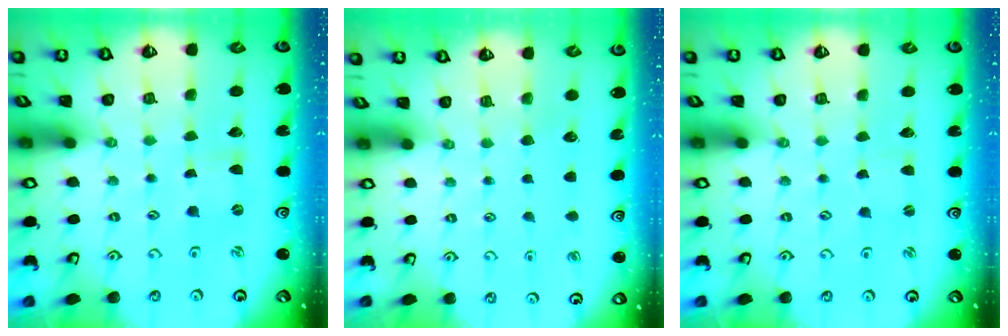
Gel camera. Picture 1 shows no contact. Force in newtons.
{"total": 0.0}
{"total": 1.2, "press": 1.2, "slide": 0.2}